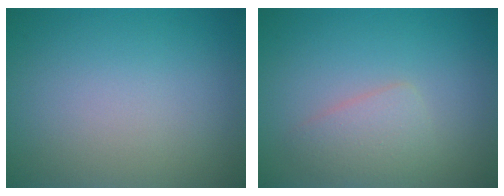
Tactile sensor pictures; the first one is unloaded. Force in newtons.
{"total": 2.4, "press": 2.4, "slide": 0.1}